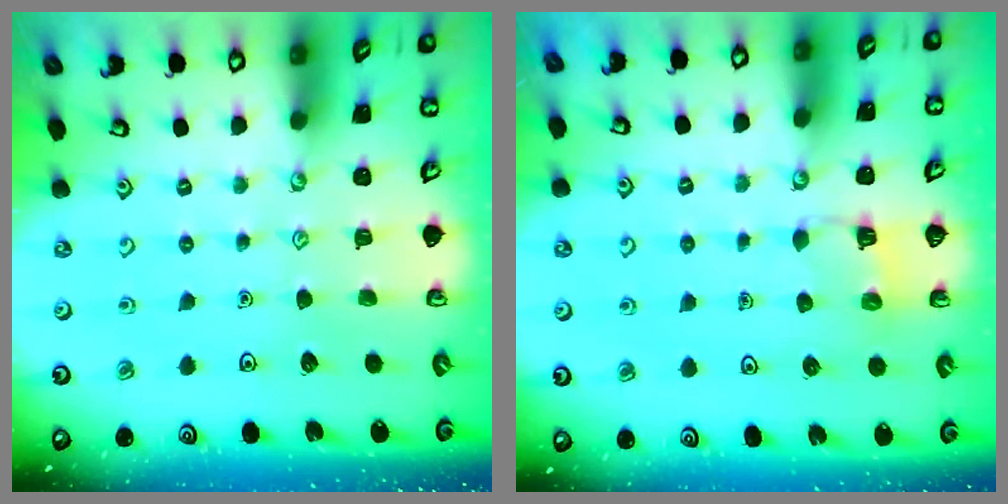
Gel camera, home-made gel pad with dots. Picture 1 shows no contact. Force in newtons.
{"total": 3.8, "press": 3.8, "slide": 0.3}